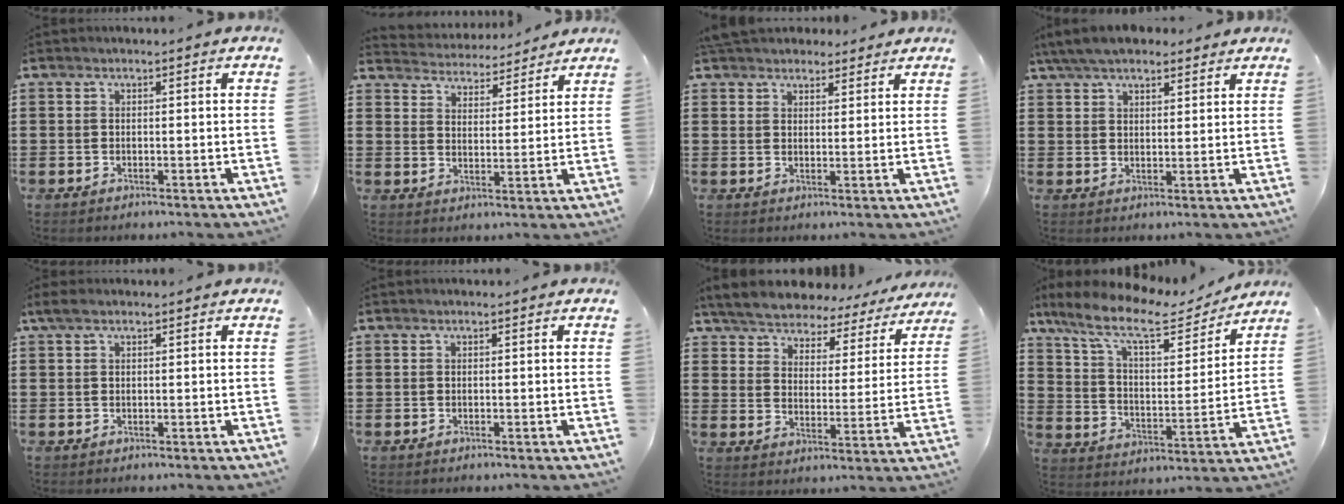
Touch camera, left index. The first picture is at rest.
{"total": 4.2, "force": [4.2, 0.3, -0.3], "torque": [-0.017, -0.027, 0.072]}
{"total": 4.1, "force": [3.7, 1.5, 0.8], "torque": [-0.028, 0.000, 0.072]}
{"total": 6.1, "force": [5.2, 1.8, 2.7], "torque": [-0.067, -0.003, 0.097]}
{"total": 1.5, "force": [0.6, 0.6, 1.2], "torque": [-0.024, 0.004, 0.012]}
{"total": 0.0}
{"total": 5.3, "force": [5.2, 0.6, 0.5], "torque": [-0.041, -0.040, 0.087]}
{"total": 11.4, "force": [8.9, 2.6, 6.6], "torque": [-0.161, -0.039, 0.151]}